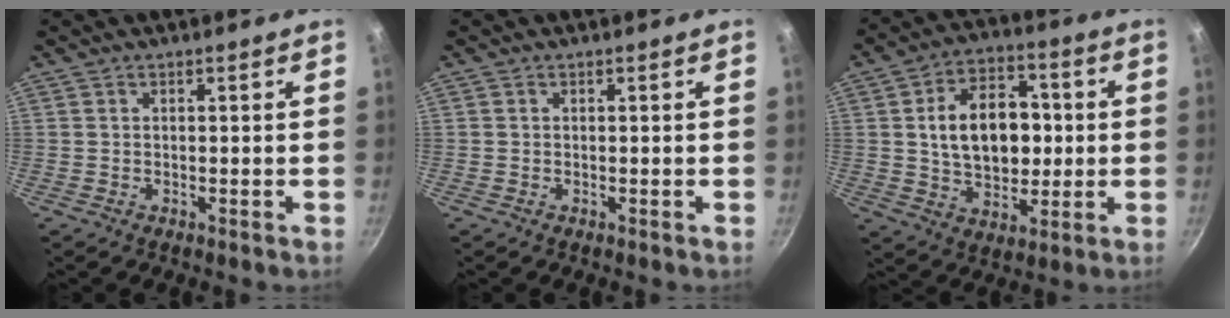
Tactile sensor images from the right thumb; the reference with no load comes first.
{"total": 0.0}
{"total": 16.1, "force": [1.3, 11.1, 11.6], "torque": [-0.148, 0.012, 0.022]}